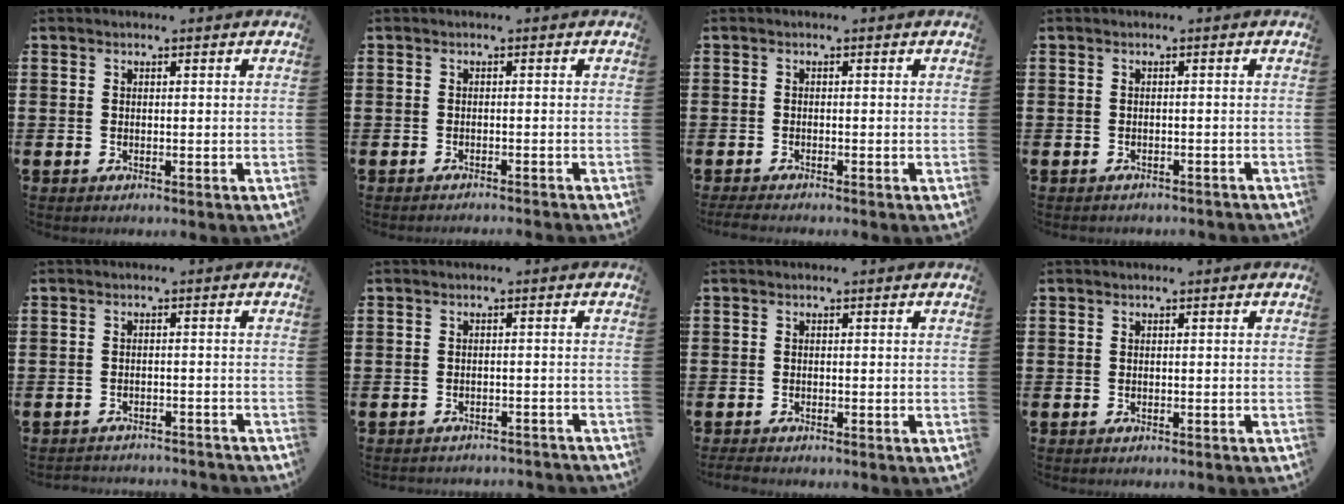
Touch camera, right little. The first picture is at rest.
{"total": 0.8, "force": [-0.8, -0.2, 0.0], "torque": [0.000, 0.000, -0.016]}
{"total": 1.0, "force": [-0.8, 0.0, 0.6], "torque": [-0.010, -0.002, -0.016]}
{"total": 0.7, "force": [-0.7, 0.1, 0.0], "torque": [-0.002, -0.001, -0.015]}
{"total": 1.8, "force": [-1.8, -0.1, -0.2], "torque": [-0.002, 0.003, -0.040]}
{"total": 1.4, "force": [-1.4, -0.1, -0.1], "torque": [-0.002, 0.003, -0.031]}
{"total": 0.8, "force": [-0.7, 0.2, 0.3], "torque": [-0.008, -0.001, -0.014]}
{"total": 0.0}